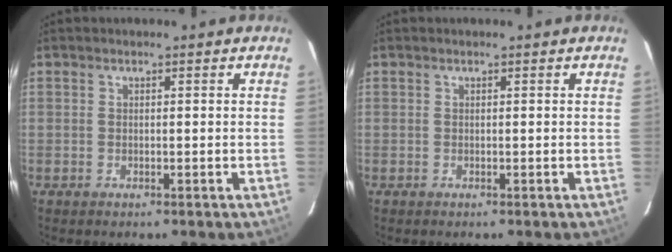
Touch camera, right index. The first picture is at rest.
{"total": 0.0}